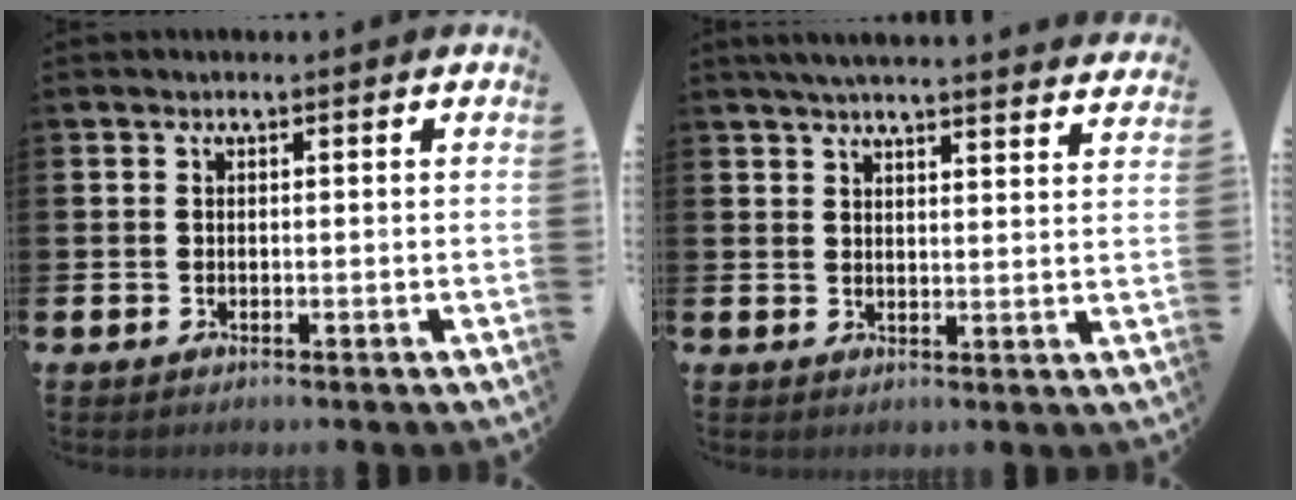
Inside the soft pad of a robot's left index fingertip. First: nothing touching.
{"total": 4.9, "force": [4.7, -0.2, 1.2], "torque": [-0.031, -0.025, 0.083]}